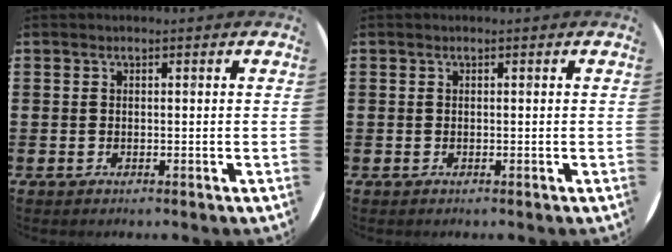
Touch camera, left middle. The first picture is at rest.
{"total": 0.0}